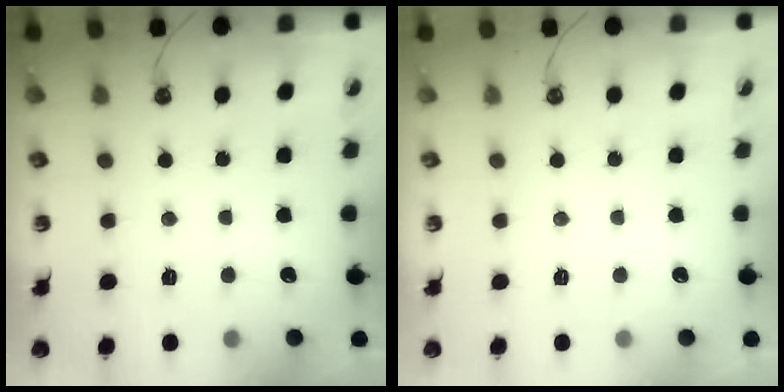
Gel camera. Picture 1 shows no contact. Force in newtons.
{"total": 0.0}